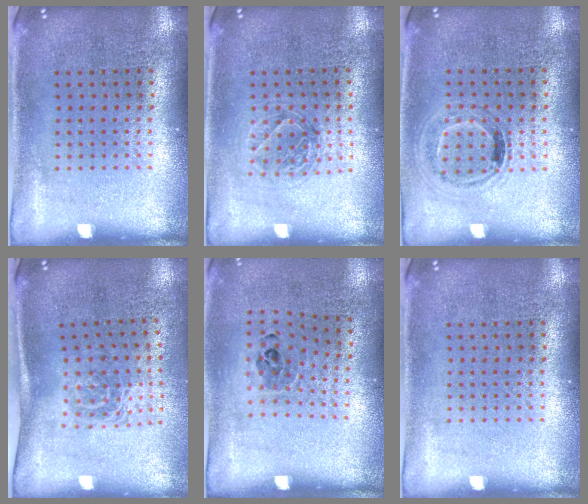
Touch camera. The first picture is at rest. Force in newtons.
{"total": 1.2, "press": 1.1, "slide": 0.5}
{"total": 1.0, "press": 0.9, "slide": 0.5}
{"total": 1.6, "press": 1.1, "slide": 1.1}
{"total": 0.9, "press": 0.8, "slide": 0.6}
{"total": 0.0}